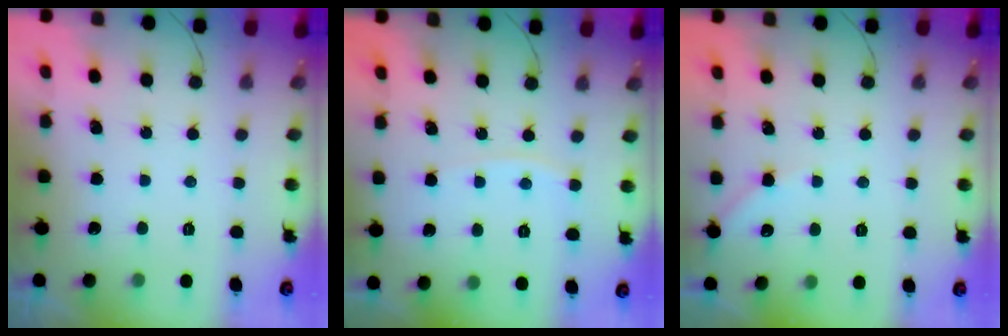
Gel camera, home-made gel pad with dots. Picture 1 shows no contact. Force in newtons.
{"total": 3.3, "press": 3.3, "slide": 0.5}
{"total": 3.5, "press": 3.5, "slide": 0.5}